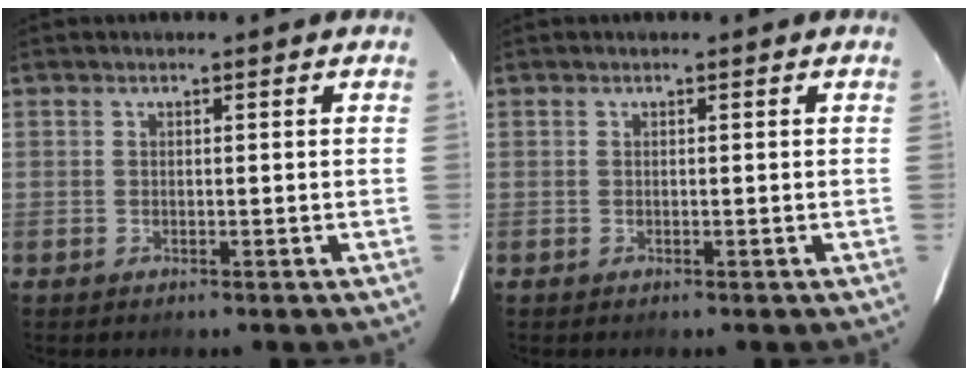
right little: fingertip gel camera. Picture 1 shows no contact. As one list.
[{"total": 0.0}]